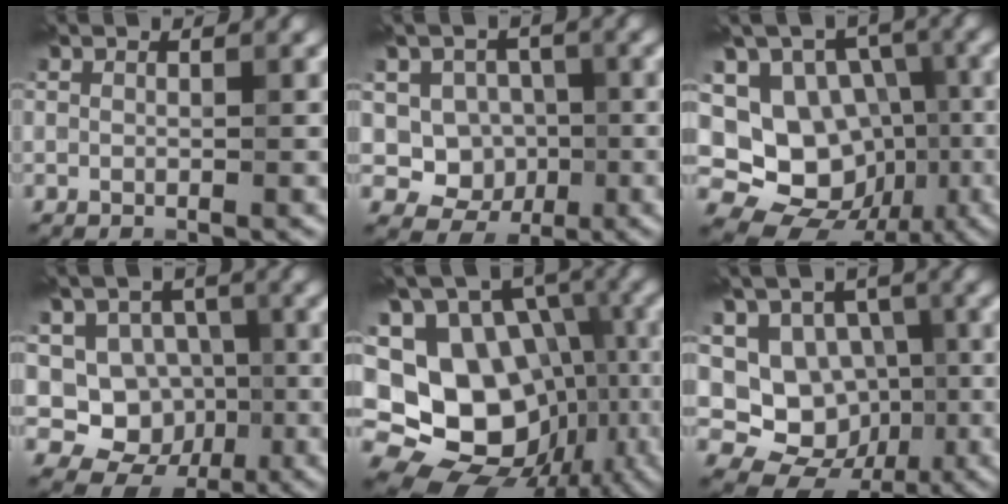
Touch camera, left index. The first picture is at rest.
{"total": 5.4, "force": [-0.3, 4.8, 2.4], "torque": [-0.021, -0.008, -0.021]}
{"total": 13.7, "force": [-2.8, 11.8, 6.3], "torque": [-0.112, 0.012, -0.048]}
{"total": 7.7, "force": [-1.0, 6.9, 3.1], "torque": [-0.043, 0.006, -0.035]}
{"total": 17.6, "force": [-3.2, 14.2, 9.9], "torque": [-0.184, 0.006, -0.028]}
{"total": 8.3, "force": [-1.4, 7.2, 3.9], "torque": [-0.050, -0.008, -0.038]}